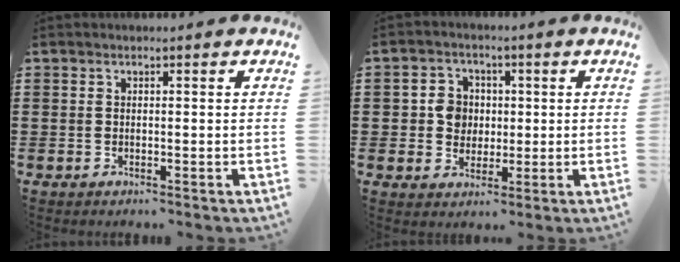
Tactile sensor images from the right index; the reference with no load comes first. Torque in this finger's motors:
{"motor_torque": [0.46, 0.48, 0.06, 0.01]}